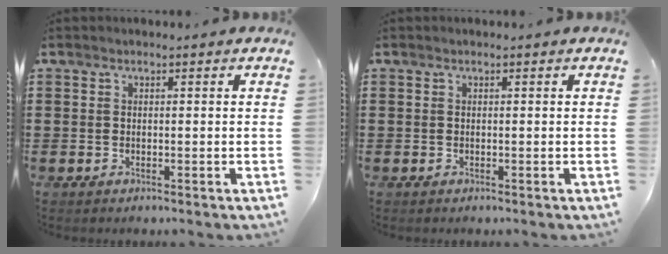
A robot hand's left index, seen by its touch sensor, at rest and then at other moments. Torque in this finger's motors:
{"motor_torque": [0.00, 0.00, 0.00, 0.00]}